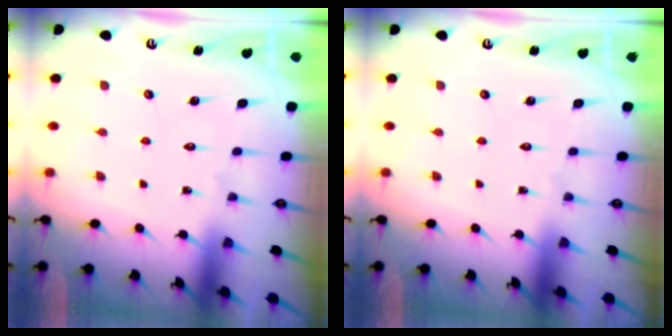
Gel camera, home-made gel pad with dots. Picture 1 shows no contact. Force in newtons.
{"total": 0.0}